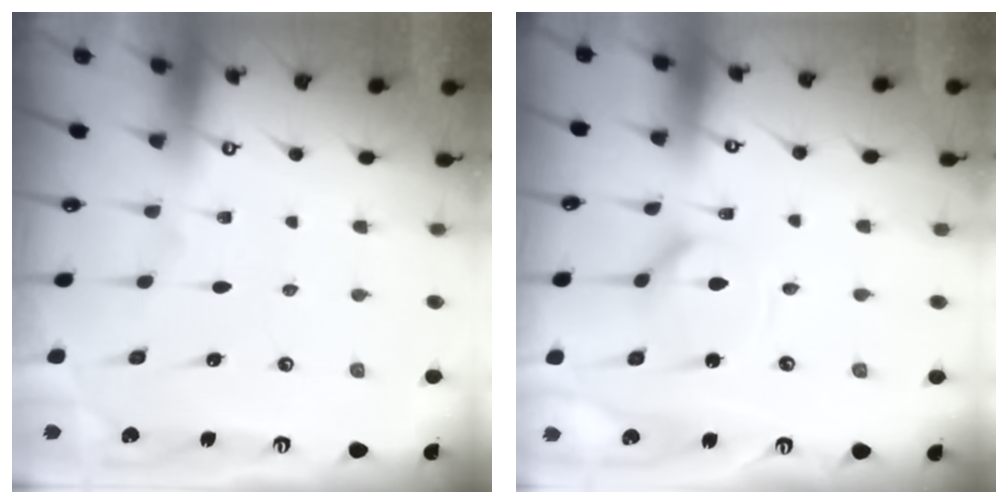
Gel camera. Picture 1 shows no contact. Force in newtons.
{"total": 6.0, "press": 6.0, "slide": 0.5}